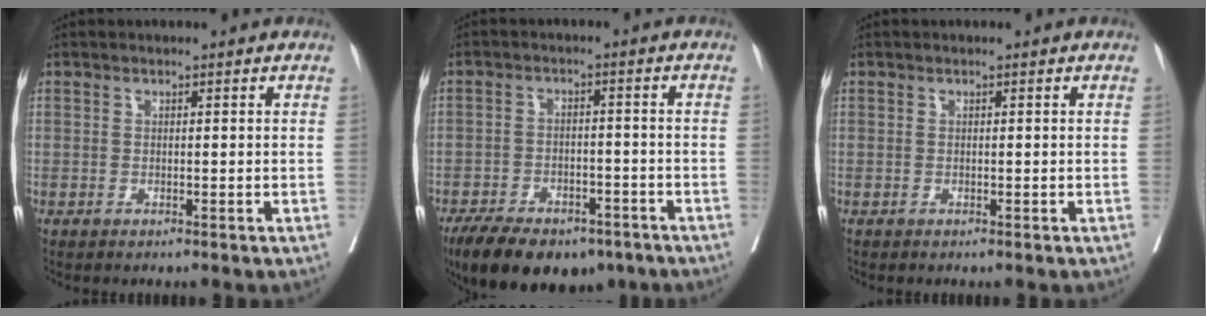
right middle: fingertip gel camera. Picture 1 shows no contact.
{"total": 15.4, "force": [-11.0, 7.3, 8.0], "torque": [-0.152, -0.007, -0.162]}
{"total": 0.0}